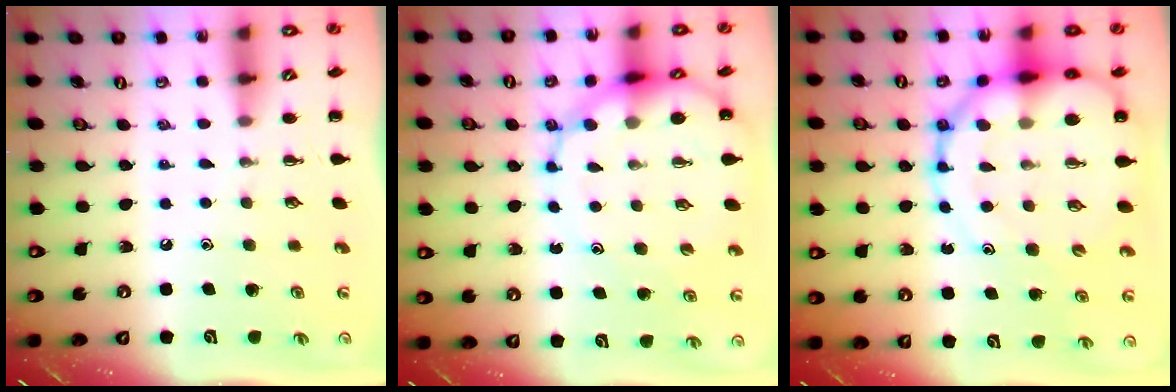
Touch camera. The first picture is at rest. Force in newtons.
{"total": 12.5, "press": 12.2, "slide": 2.8}
{"total": 20.6, "press": 20.2, "slide": 4.4}